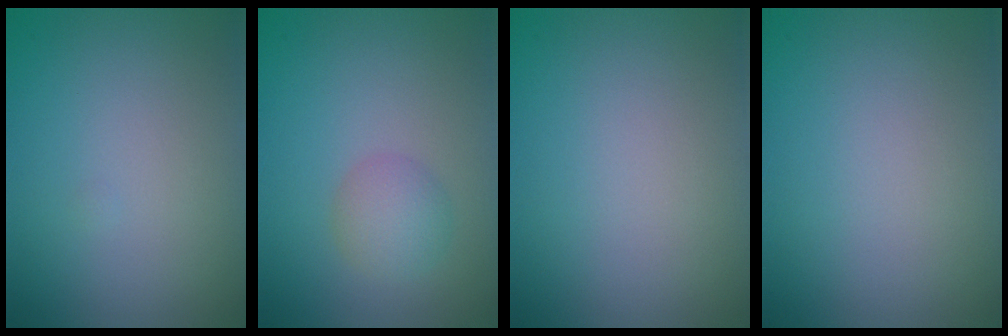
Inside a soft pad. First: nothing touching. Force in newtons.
{"total": 2.4, "press": 2.4, "slide": 0.1}
{"total": 0.0}
{"total": 0.0}